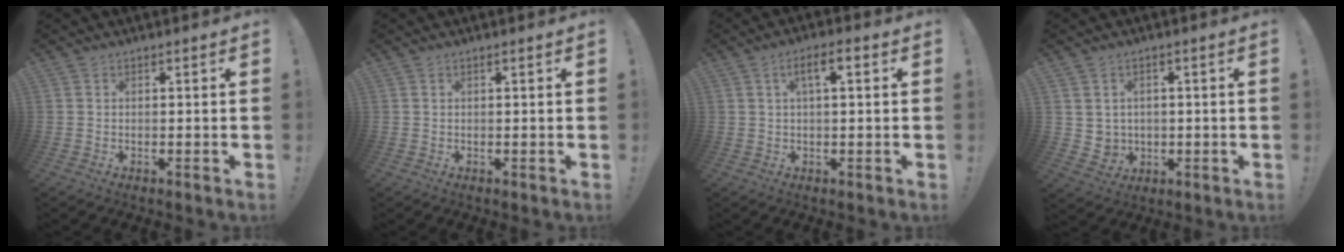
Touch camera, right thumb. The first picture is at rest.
{"total": 0.5, "force": [0.1, -0.3, 0.4], "torque": [-0.005, -0.002, 0.000]}
{"total": 5.1, "force": [1.2, 1.3, 4.7], "torque": [-0.082, 0.005, 0.015]}
{"total": 4.6, "force": [1.6, 4.2, 1.0], "torque": [-0.019, -0.015, 0.031]}